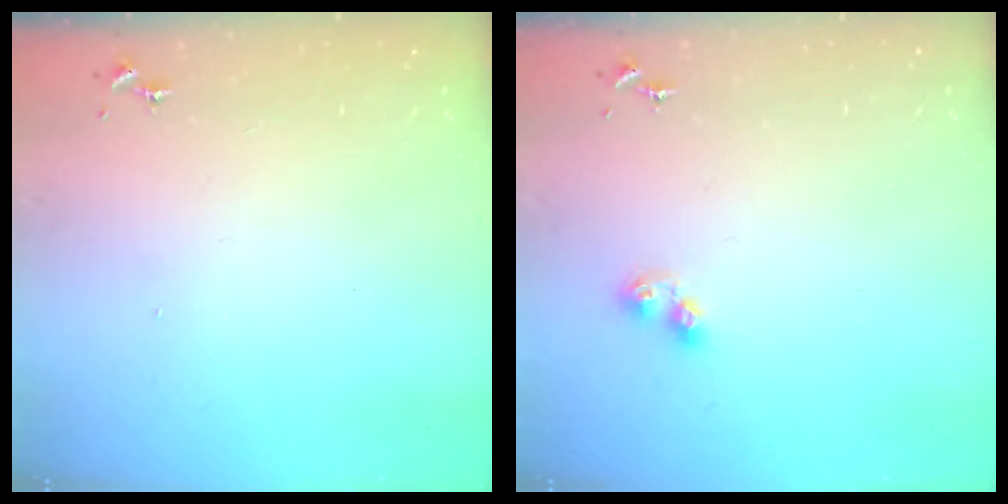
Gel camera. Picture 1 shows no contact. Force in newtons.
{"total": 5.4, "press": 5.4, "slide": 0.5}